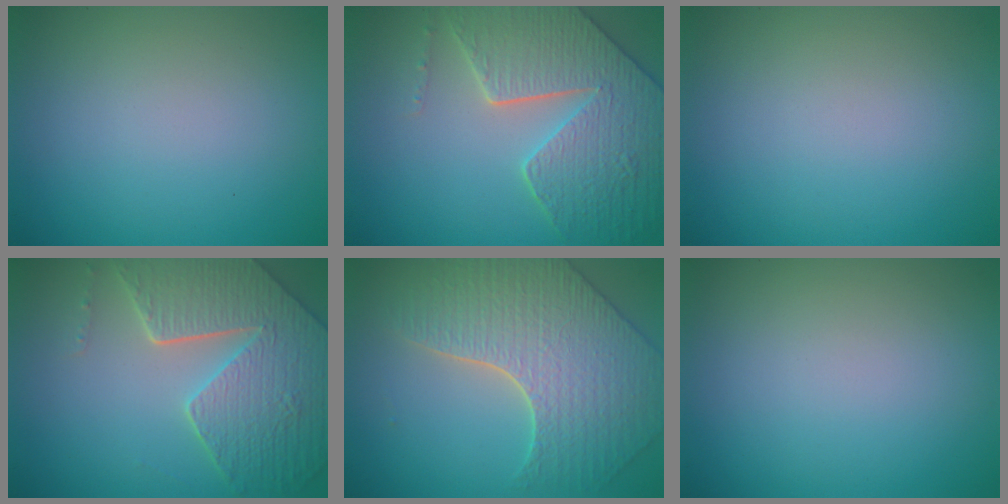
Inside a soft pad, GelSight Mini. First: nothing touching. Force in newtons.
{"total": 7.6, "press": 6.2, "slide": 4.5}
{"total": 0.0}
{"total": 8.2, "press": 5.9, "slide": 5.6}
{"total": 6.4, "press": 5.7, "slide": 3.1}
{"total": 0.0}